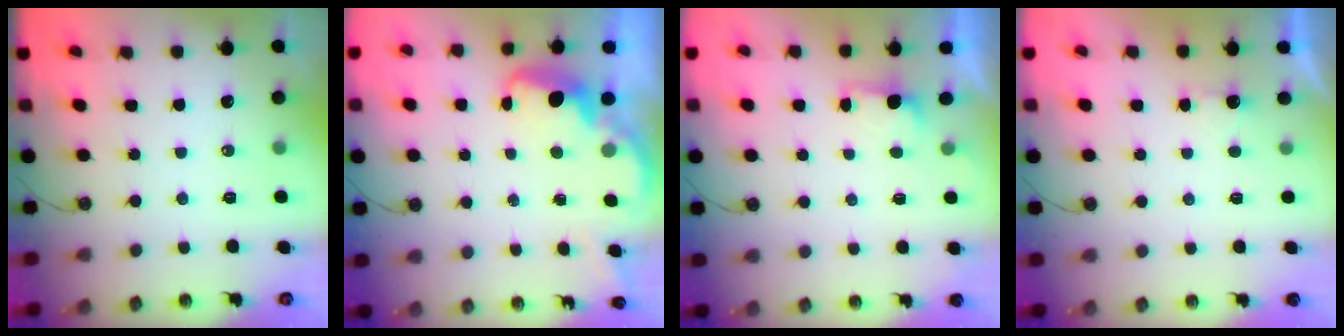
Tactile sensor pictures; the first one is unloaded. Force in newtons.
{"total": 2.5, "press": 2.5, "slide": 0.4}
{"total": 1.1, "press": 0.8, "slide": 0.7}
{"total": 1.0, "press": 0.7, "slide": 0.7}